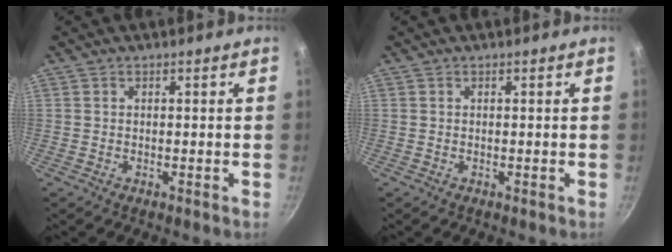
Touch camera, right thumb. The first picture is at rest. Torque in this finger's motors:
{"motor_torque": [-0.11, 0.10, 0.00, 0.00, 0.00]}